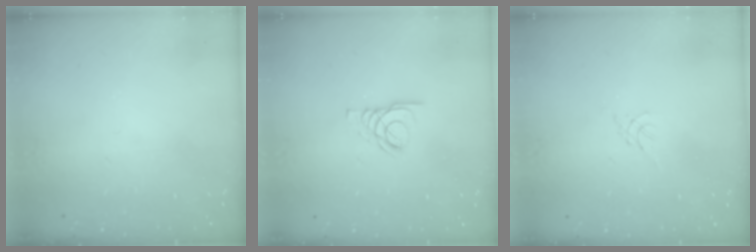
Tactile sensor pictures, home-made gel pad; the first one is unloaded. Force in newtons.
{"total": 2.8, "press": 2.8, "slide": 0.3}
{"total": 0.0}